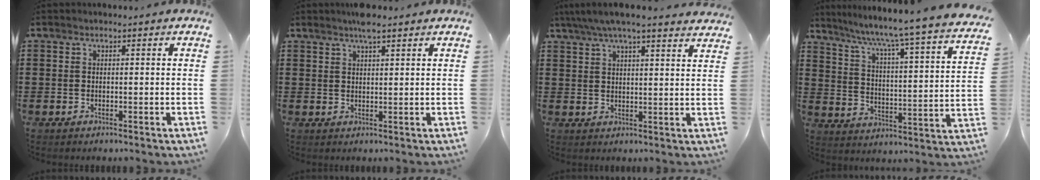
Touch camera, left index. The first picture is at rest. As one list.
[{"total": 3.4, "force": [2.6, 0.6, 2.1], "torque": [-0.045, 0.003, 0.047]}, {"total": 5.3, "force": [4.6, 0.4, 2.7], "torque": [-0.065, -0.013, 0.080]}, {"total": 6.0, "force": [4.8, -1.2, 3.3], "torque": [-0.084, -0.054, 0.068]}]